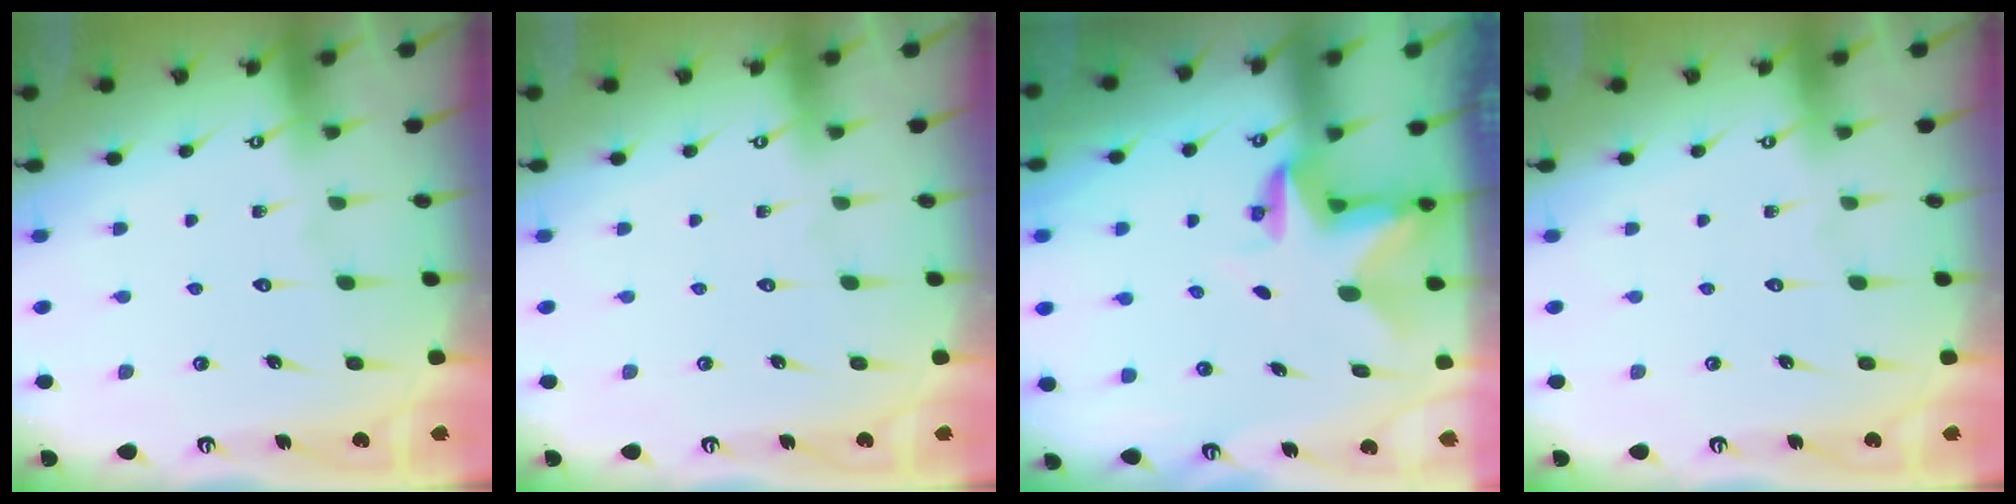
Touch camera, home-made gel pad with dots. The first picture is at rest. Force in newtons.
{"total": 0.0}
{"total": 3.1, "press": 3.1, "slide": 0.2}
{"total": 0.0}